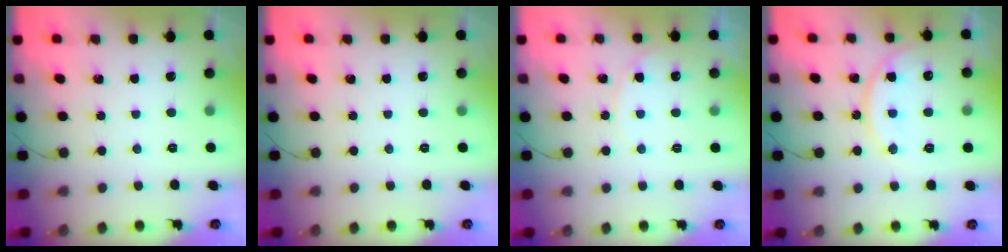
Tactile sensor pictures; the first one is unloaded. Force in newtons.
{"total": 0.0}
{"total": 4.9, "press": 4.8, "slide": 0.4}
{"total": 12.8, "press": 12.8, "slide": 1.1}